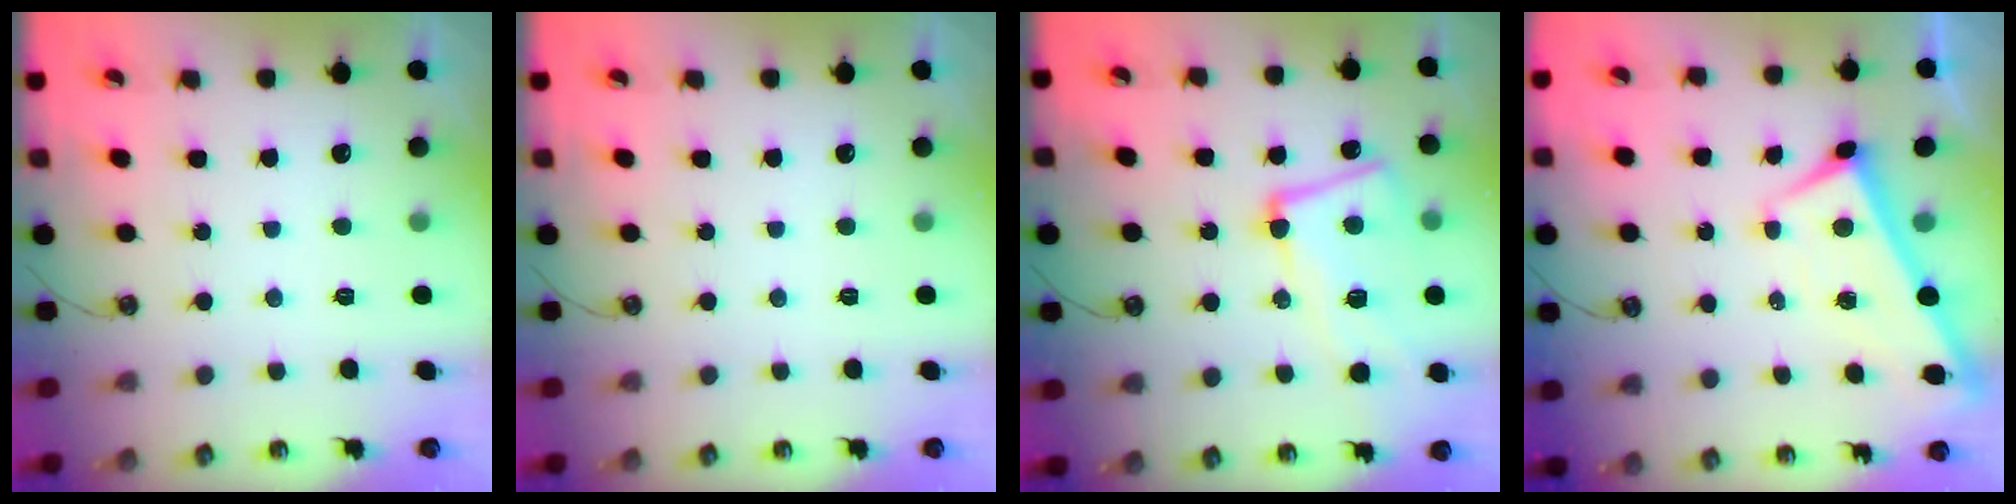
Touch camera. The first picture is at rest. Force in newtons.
{"total": 0.0}
{"total": 9.0, "press": 8.8, "slide": 1.7}
{"total": 2.3, "press": 2.2, "slide": 0.2}